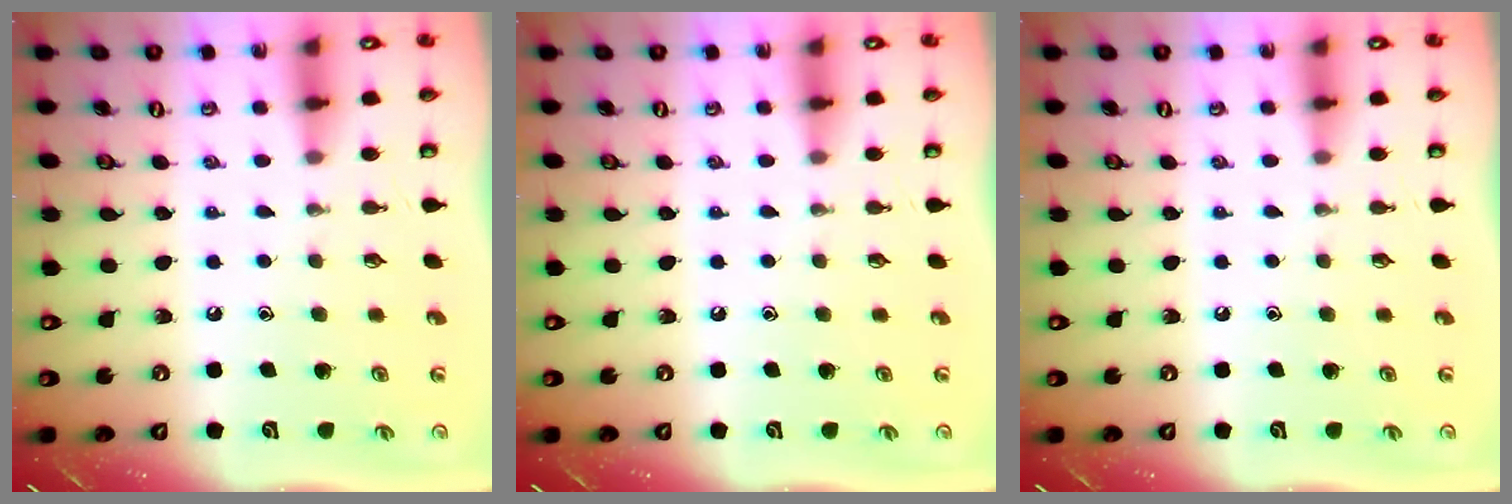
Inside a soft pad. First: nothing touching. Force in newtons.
{"total": 0.0}
{"total": 0.0}